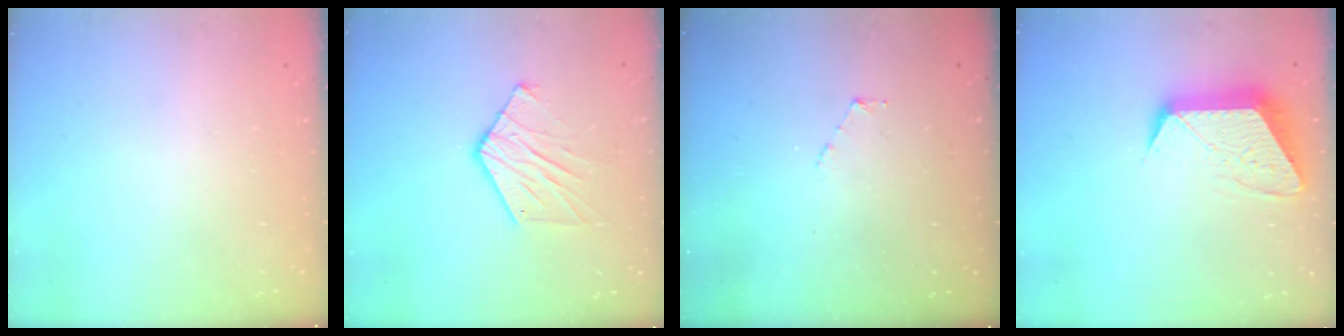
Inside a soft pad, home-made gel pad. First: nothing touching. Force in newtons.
{"total": 10.2, "press": 10.2, "slide": 0.8}
{"total": 2.9, "press": 2.9, "slide": 0.3}
{"total": 11.8, "press": 11.8, "slide": 0.8}